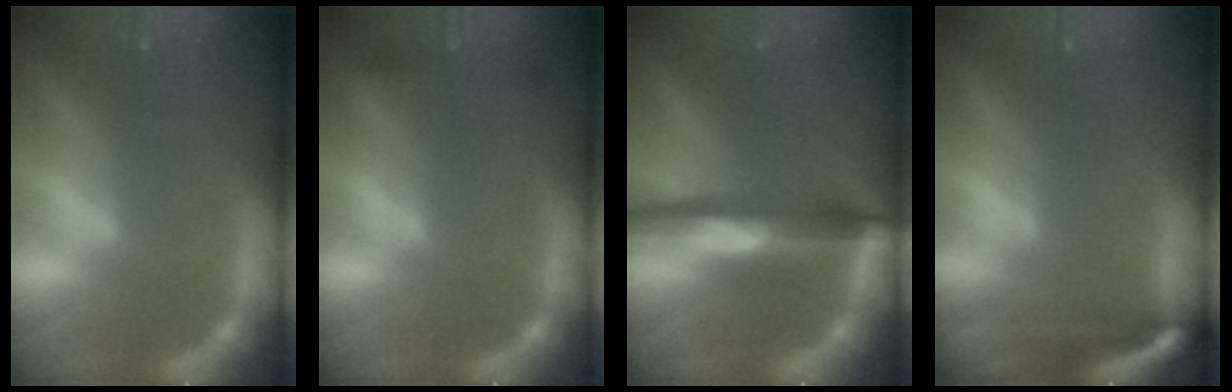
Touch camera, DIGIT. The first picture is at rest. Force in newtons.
{"total": 1.9}
{"total": 6.0}
{"total": 7.5}